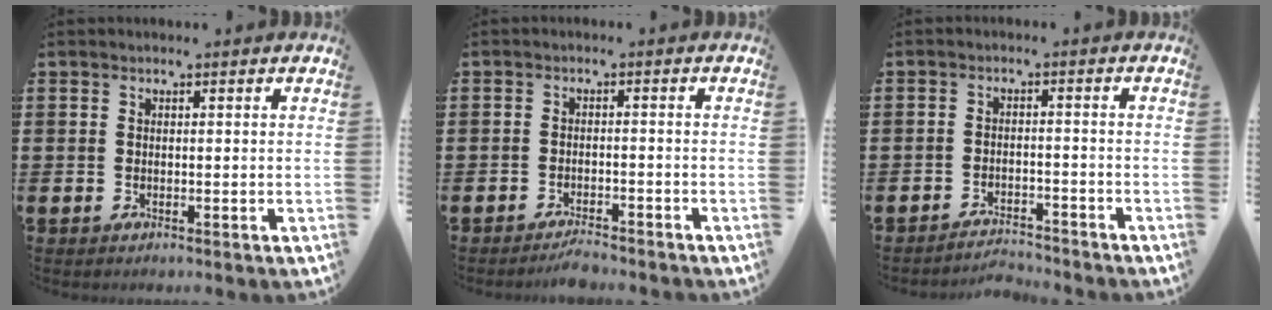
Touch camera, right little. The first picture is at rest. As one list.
[{"total": 1.9, "force": [-1.9, 0.0, 0.4], "torque": [-0.012, 0.005, -0.039]}, {"total": 2.6, "force": [-2.6, 0.0, -0.2], "torque": [-0.003, 0.004, -0.057]}]